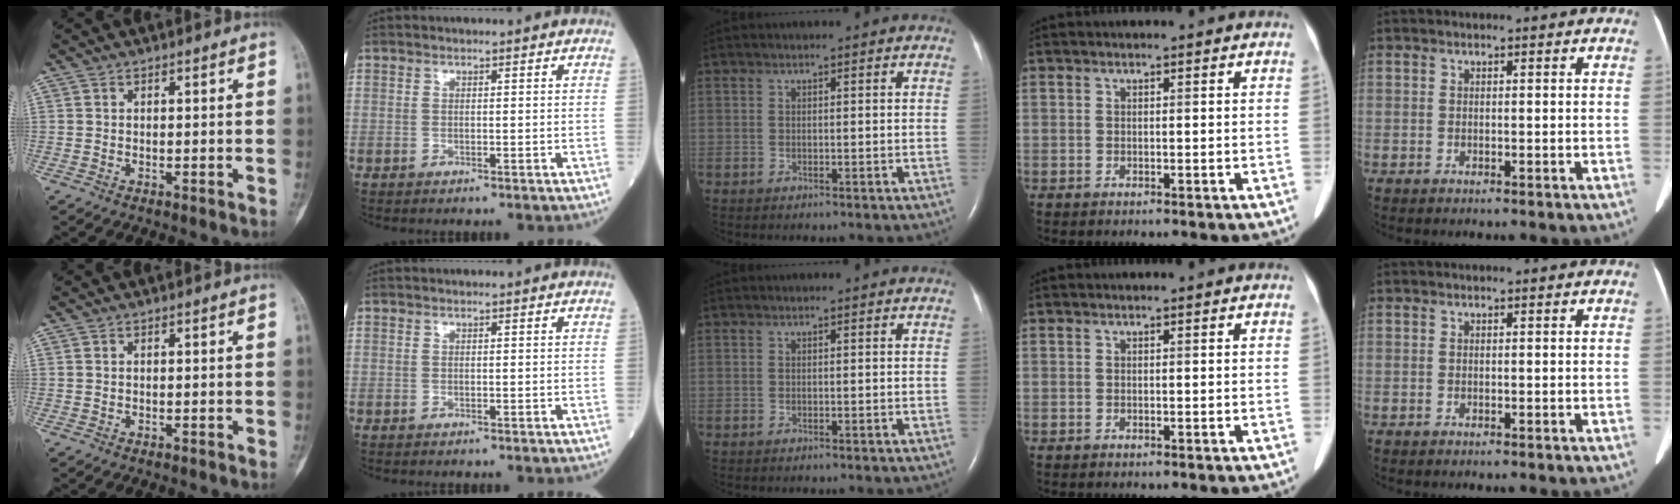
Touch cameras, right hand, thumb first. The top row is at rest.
{}